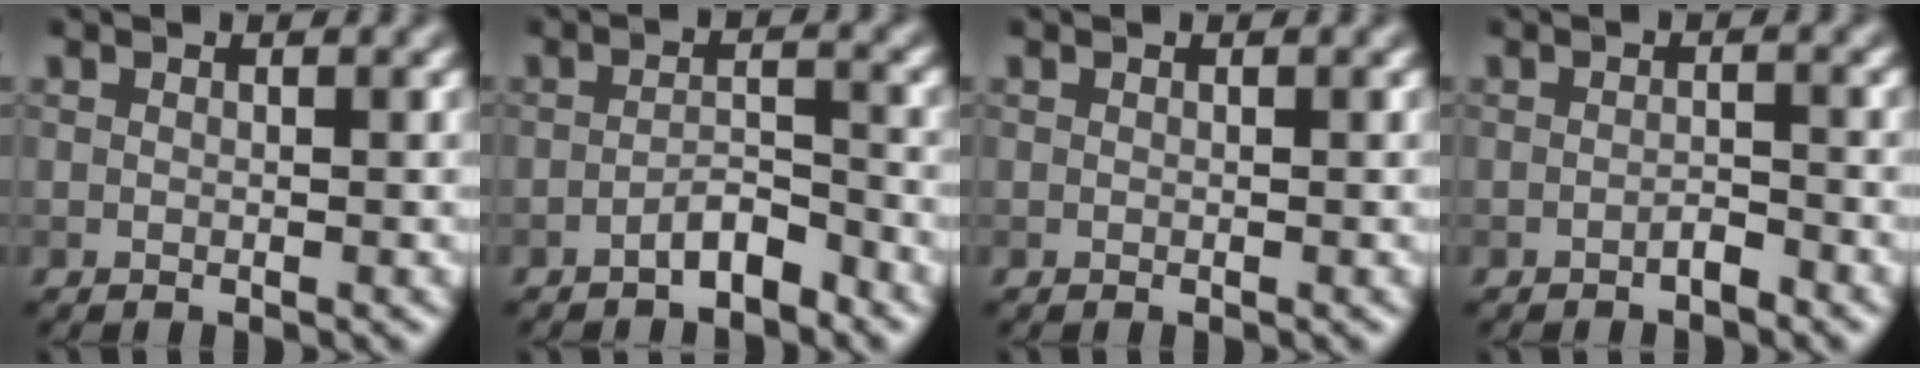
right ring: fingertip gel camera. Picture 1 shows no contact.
{"total": 2.4, "force": [-1.8, 0.6, 1.4], "torque": [-0.021, 0.011, -0.033]}
{"total": 0.0}
{"total": 1.1, "force": [-0.9, 0.2, 0.6], "torque": [-0.009, 0.004, -0.016]}